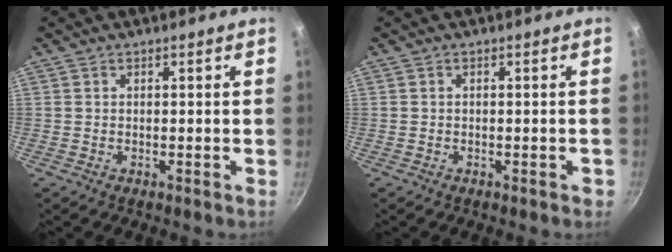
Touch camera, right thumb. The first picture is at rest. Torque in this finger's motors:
{"motor_torque": [-0.29, 0.06, -0.01, -0.15, -0.03]}